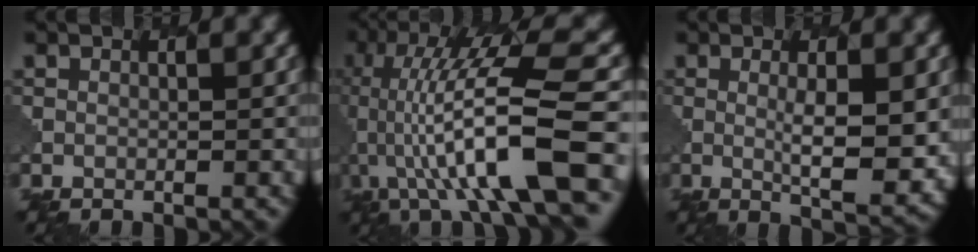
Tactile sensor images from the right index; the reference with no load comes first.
{"total": 12.0, "force": [-1.9, 2.8, 11.5], "torque": [-0.198, 0.023, -0.030]}
{"total": 5.0, "force": [0.6, 1.2, 4.9], "torque": [-0.076, -0.009, 0.016]}